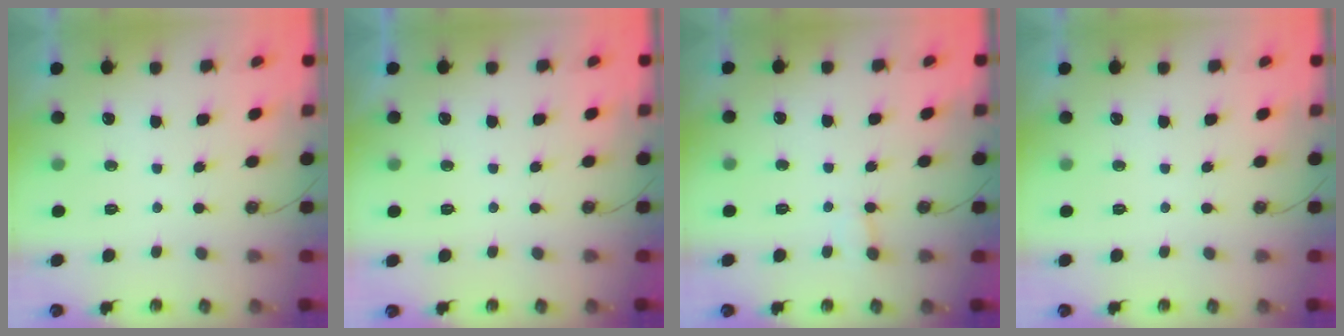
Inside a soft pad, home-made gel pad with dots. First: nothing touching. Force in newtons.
{"total": 0.0}
{"total": 4.0, "press": 4.0, "slide": 0.5}
{"total": 0.0}